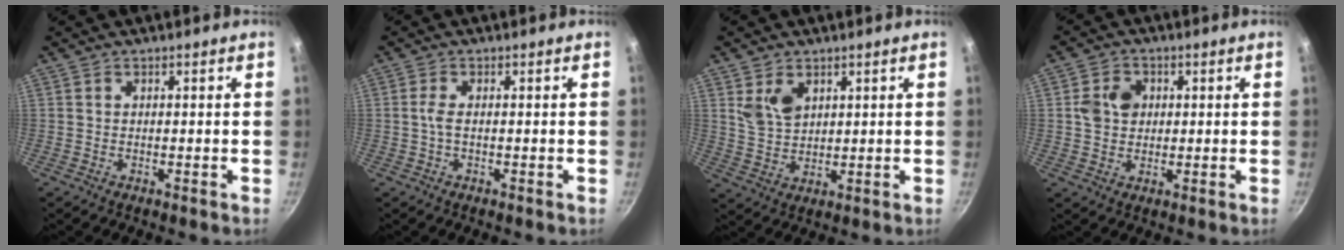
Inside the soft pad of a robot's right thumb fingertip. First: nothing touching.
{"total": 2.0, "force": [-0.3, 0.6, 1.9], "torque": [-0.052, 0.004, -0.008]}
{"total": 6.2, "force": [2.7, 4.1, 3.9], "torque": [-0.058, -0.018, 0.058]}
{"total": 5.6, "force": [0.8, 4.6, 3.1], "torque": [-0.037, 0.006, 0.009]}